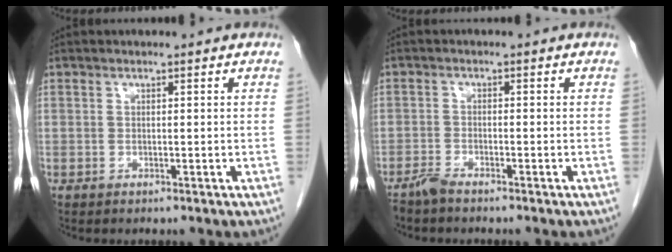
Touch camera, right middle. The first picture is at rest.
{"total": 2.0, "force": [-1.9, 0.0, 0.7], "torque": [-0.020, -0.005, -0.039]}